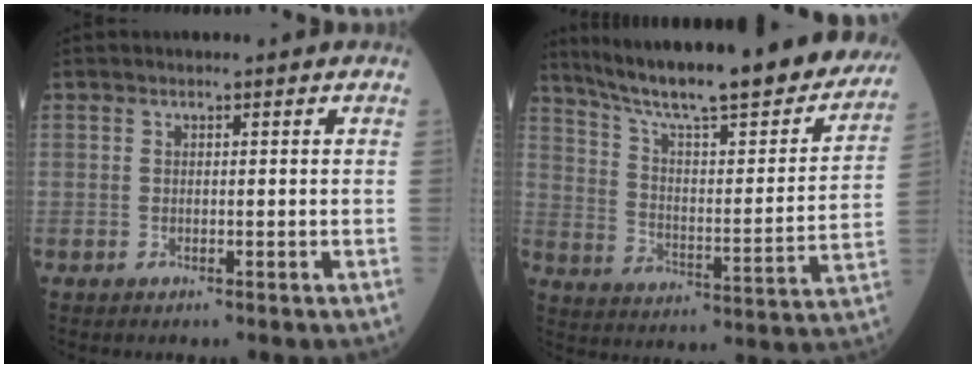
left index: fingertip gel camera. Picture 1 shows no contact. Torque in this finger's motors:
{"motor_torque": [0.21, -0.54, 0.80, 0.21]}